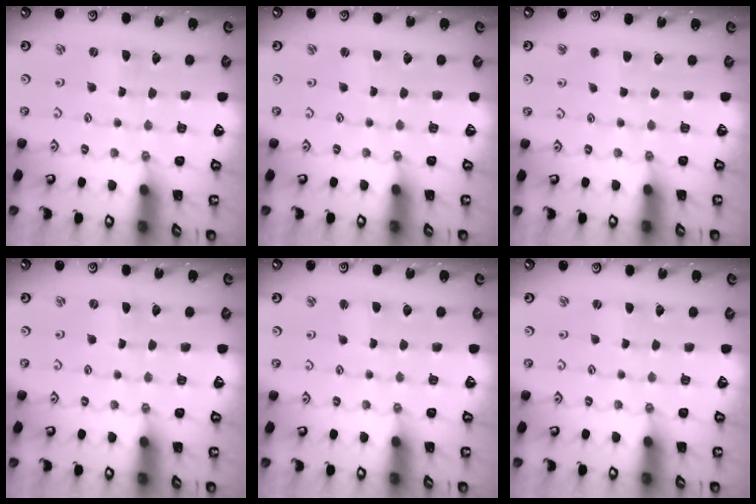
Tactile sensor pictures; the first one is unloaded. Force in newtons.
{"total": 0.0}
{"total": 2.6, "press": 2.5, "slide": 0.5}
{"total": 0.0}
{"total": 2.3, "press": 2.3, "slide": 0.3}
{"total": 0.5, "press": 0.5, "slide": 0.1}